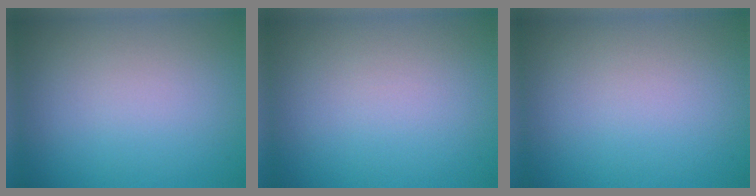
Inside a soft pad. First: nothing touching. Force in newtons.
{"total": 0.0}
{"total": 0.0}